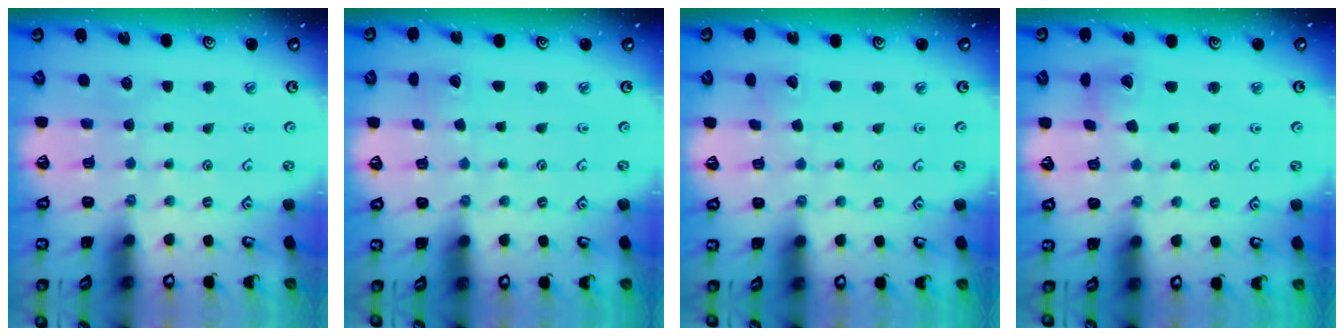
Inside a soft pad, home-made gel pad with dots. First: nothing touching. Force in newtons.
{"total": 1.2, "press": 1.2, "slide": 0.1}
{"total": 2.6, "press": 2.6, "slide": 0.3}
{"total": 6.4, "press": 6.4, "slide": 0.9}